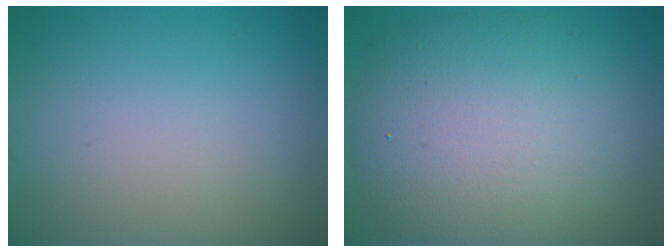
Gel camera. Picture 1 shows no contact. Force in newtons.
{"total": 9.8, "press": 9.8, "slide": 0.6}